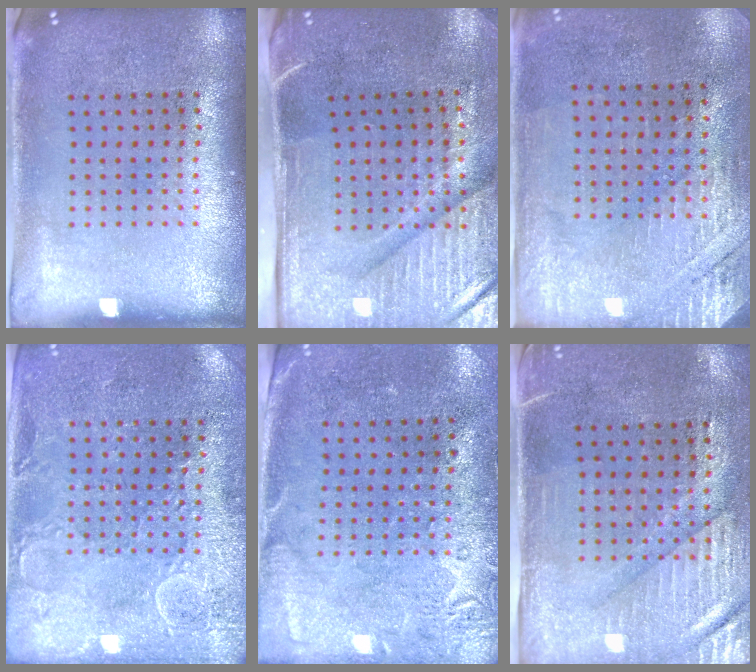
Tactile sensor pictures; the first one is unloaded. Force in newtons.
{"total": 4.7, "press": 3.9, "slide": 2.6}
{"total": 2.7, "press": 2.5, "slide": 1.1}
{"total": 2.8, "press": 2.7, "slide": 0.8}
{"total": 2.7, "press": 2.2, "slide": 1.6}
{"total": 3.1, "press": 2.7, "slide": 1.5}